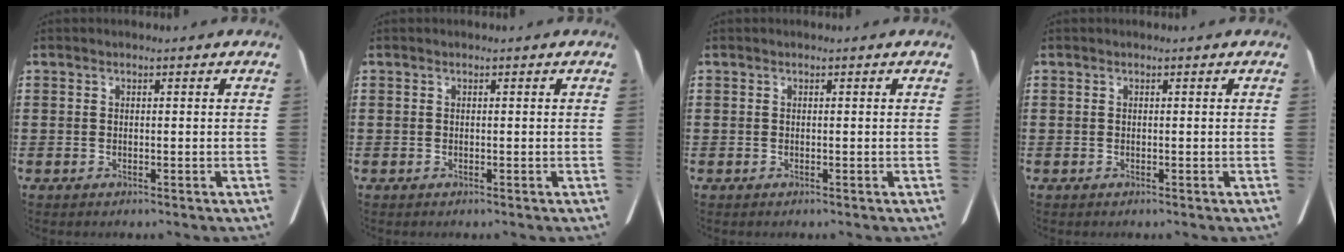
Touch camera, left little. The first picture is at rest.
{"total": 0.0}
{"total": 0.0}
{"total": 0.0}